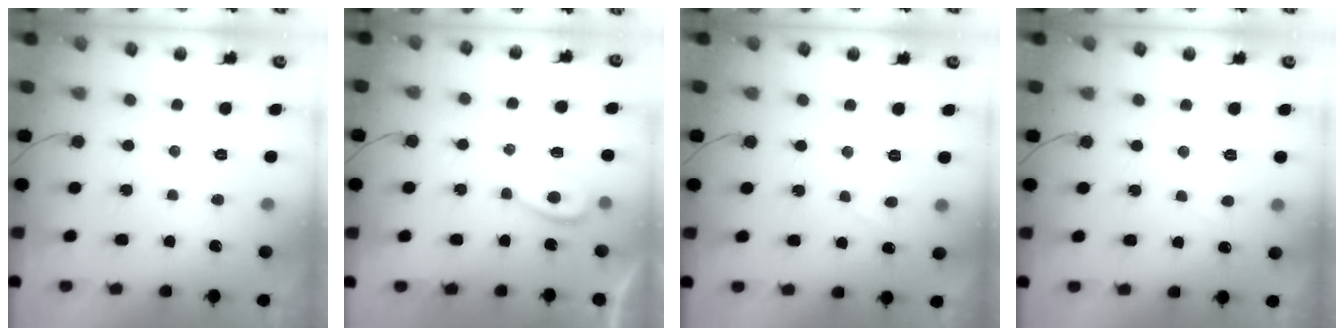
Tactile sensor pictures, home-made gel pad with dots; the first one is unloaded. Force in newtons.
{"total": 1.4, "press": 1.3, "slide": 0.5}
{"total": 2.5, "press": 2.4, "slide": 0.8}
{"total": 1.2, "press": 1.2, "slide": 0.3}